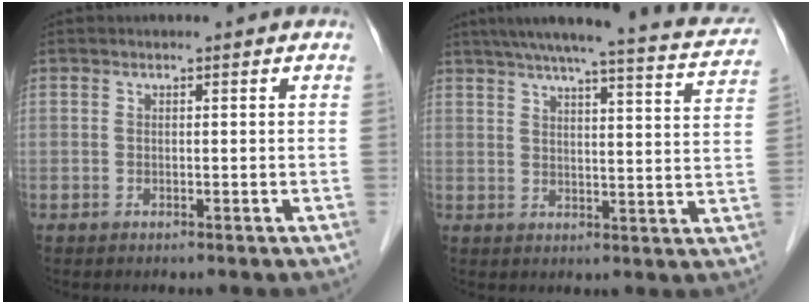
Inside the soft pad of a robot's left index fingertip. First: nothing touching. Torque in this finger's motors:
{"motor_torque": [-0.17, -0.52, 0.21, 0.12]}